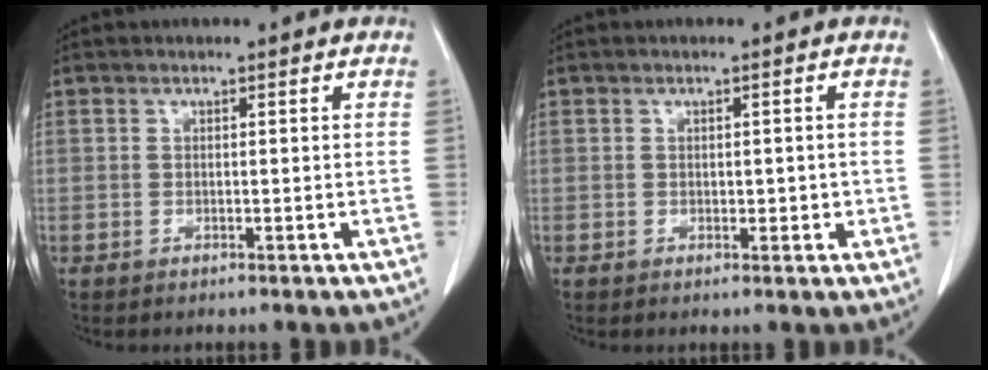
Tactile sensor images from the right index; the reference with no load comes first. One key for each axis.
{"total": 2.0, "fx": -0.1, "fy": 1.2, "fz": 1.6, "tx": -0.020, "ty": 0.003, "tz": 0.003}